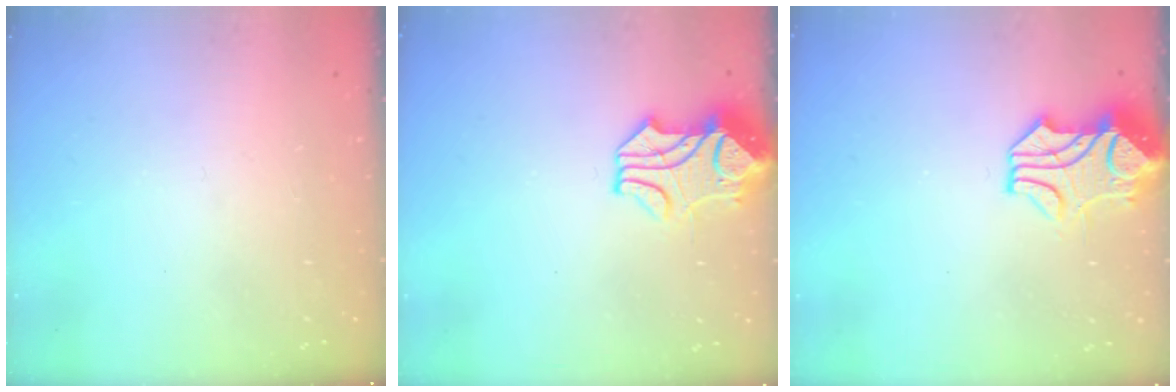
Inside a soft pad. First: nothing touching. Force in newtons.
{"total": 2.2, "press": 1.9, "slide": 1.1}
{"total": 2.0, "press": 1.8, "slide": 1.0}